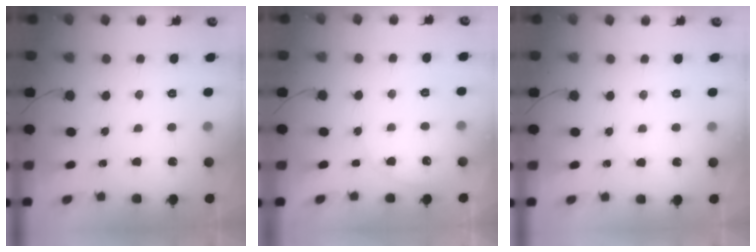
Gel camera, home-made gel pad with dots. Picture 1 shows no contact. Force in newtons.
{"total": 5.6, "press": 5.6, "slide": 0.2}
{"total": 3.5, "press": 3.1, "slide": 1.6}